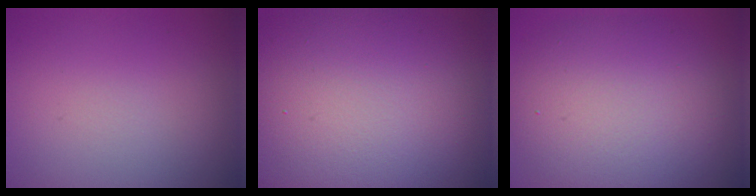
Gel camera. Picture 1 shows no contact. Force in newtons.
{"total": 18.3, "press": 18.3, "slide": 0.7}
{"total": 9.7, "press": 9.7, "slide": 0.4}